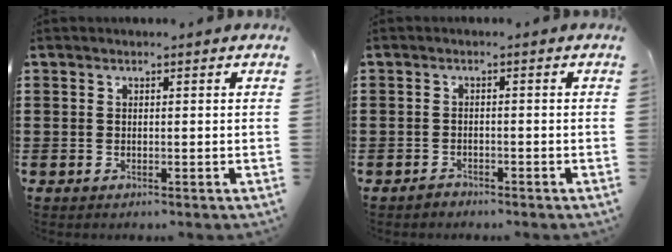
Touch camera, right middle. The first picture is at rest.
{"total": 1.0, "force": [-0.9, 0.3, 0.1], "torque": [-0.004, 0.002, -0.020]}